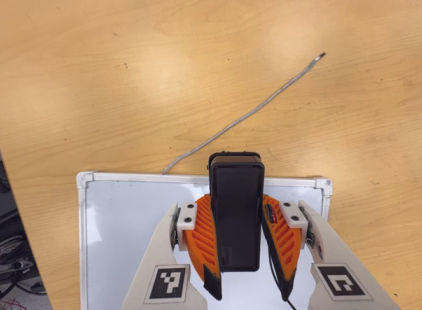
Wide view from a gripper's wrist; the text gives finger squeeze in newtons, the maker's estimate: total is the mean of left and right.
{"total": 6.7, "left": 6.0, "right": 7.3}